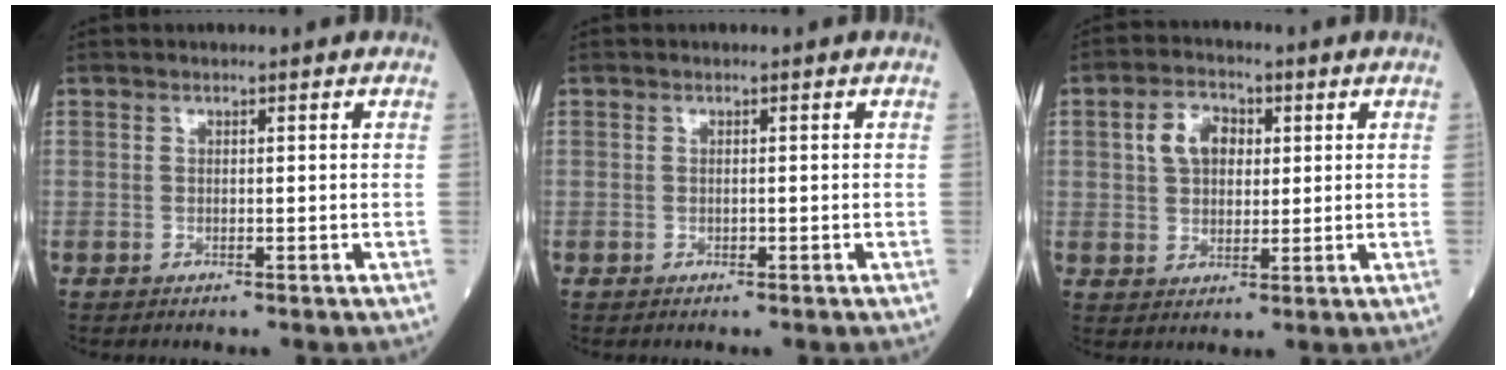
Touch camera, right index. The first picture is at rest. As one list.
[{"total": 0.0}, {"total": 6.2, "force": [1.8, 4.1, 4.2], "torque": [-0.083, 0.018, 0.035]}]